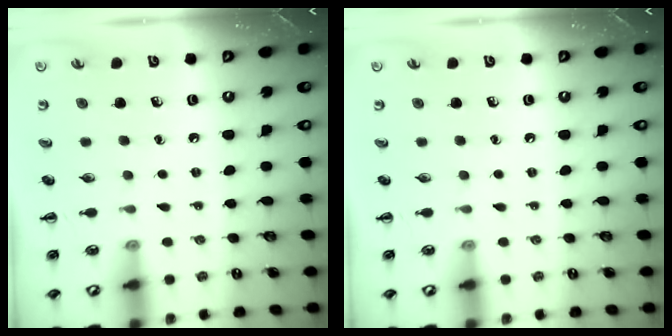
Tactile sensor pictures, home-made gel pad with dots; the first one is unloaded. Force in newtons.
{"total": 0.0}